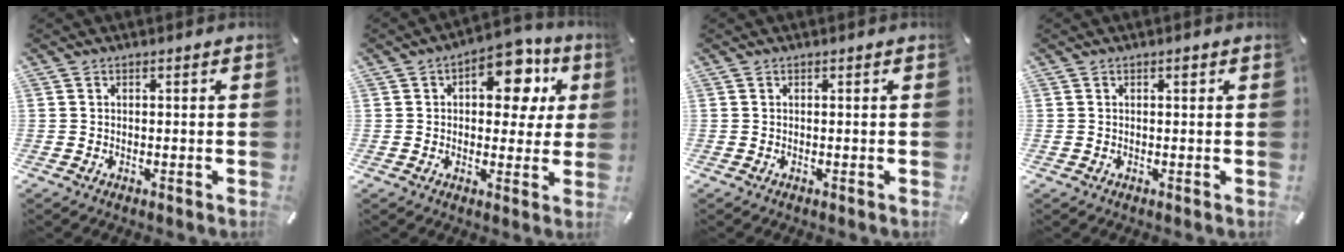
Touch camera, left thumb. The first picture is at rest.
{"total": 12.6, "force": [4.5, 7.5, 9.0], "torque": [-0.103, -0.020, 0.069]}
{"total": 0.0}
{"total": 0.9, "force": [0.3, 0.5, 0.7], "torque": [-0.006, 0.001, 0.002]}